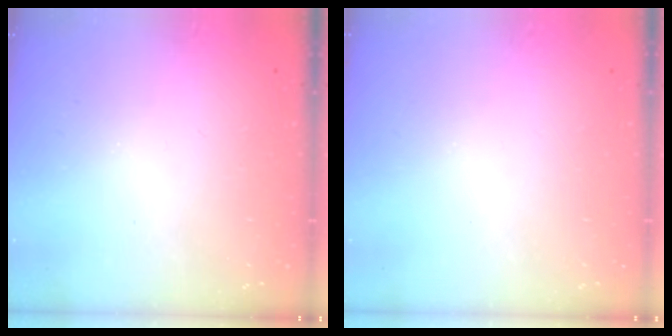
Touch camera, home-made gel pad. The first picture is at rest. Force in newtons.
{"total": 0.0}